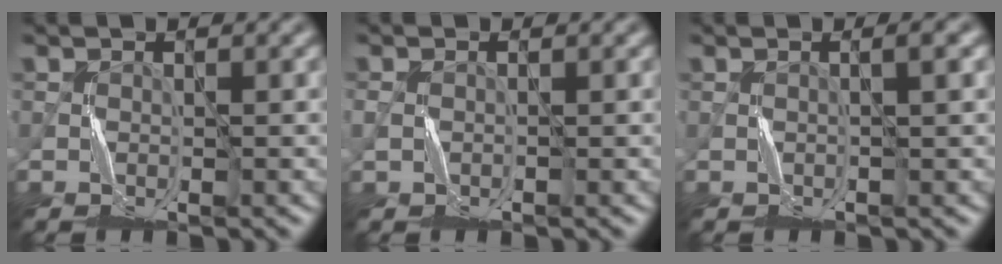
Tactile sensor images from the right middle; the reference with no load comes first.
{"total": 0.0}
{"total": 1.3, "force": [0.5, -0.1, 1.2], "torque": [-0.013, 0.004, 0.002]}